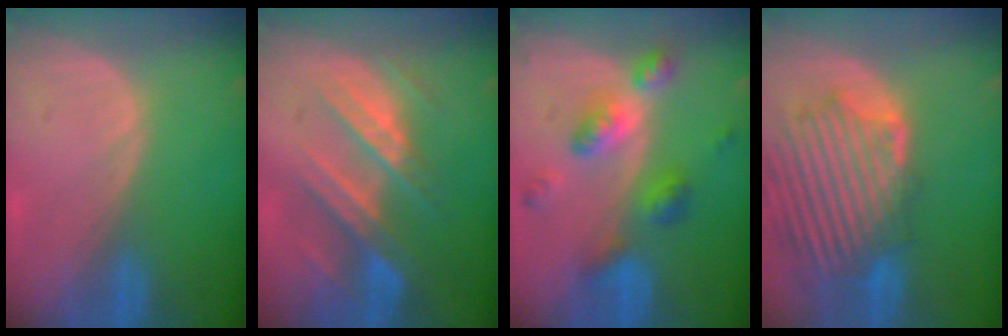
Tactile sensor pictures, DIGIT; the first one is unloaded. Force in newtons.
{"total": 8.9, "press": 7.8, "slide": 4.4}
{"total": 7.2, "press": 7.2, "slide": 0.6}
{"total": 12.7, "press": 11.5, "slide": 5.3}